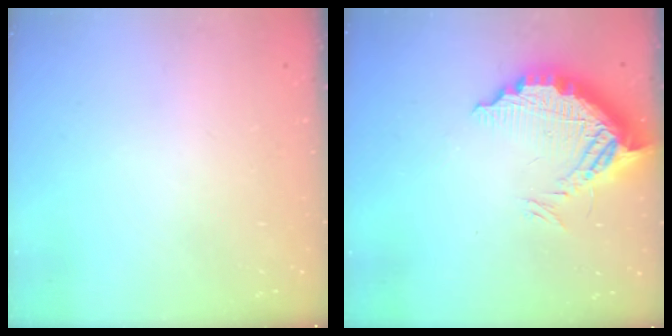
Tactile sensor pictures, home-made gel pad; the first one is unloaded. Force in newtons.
{"total": 13.9, "press": 13.9, "slide": 1.1}